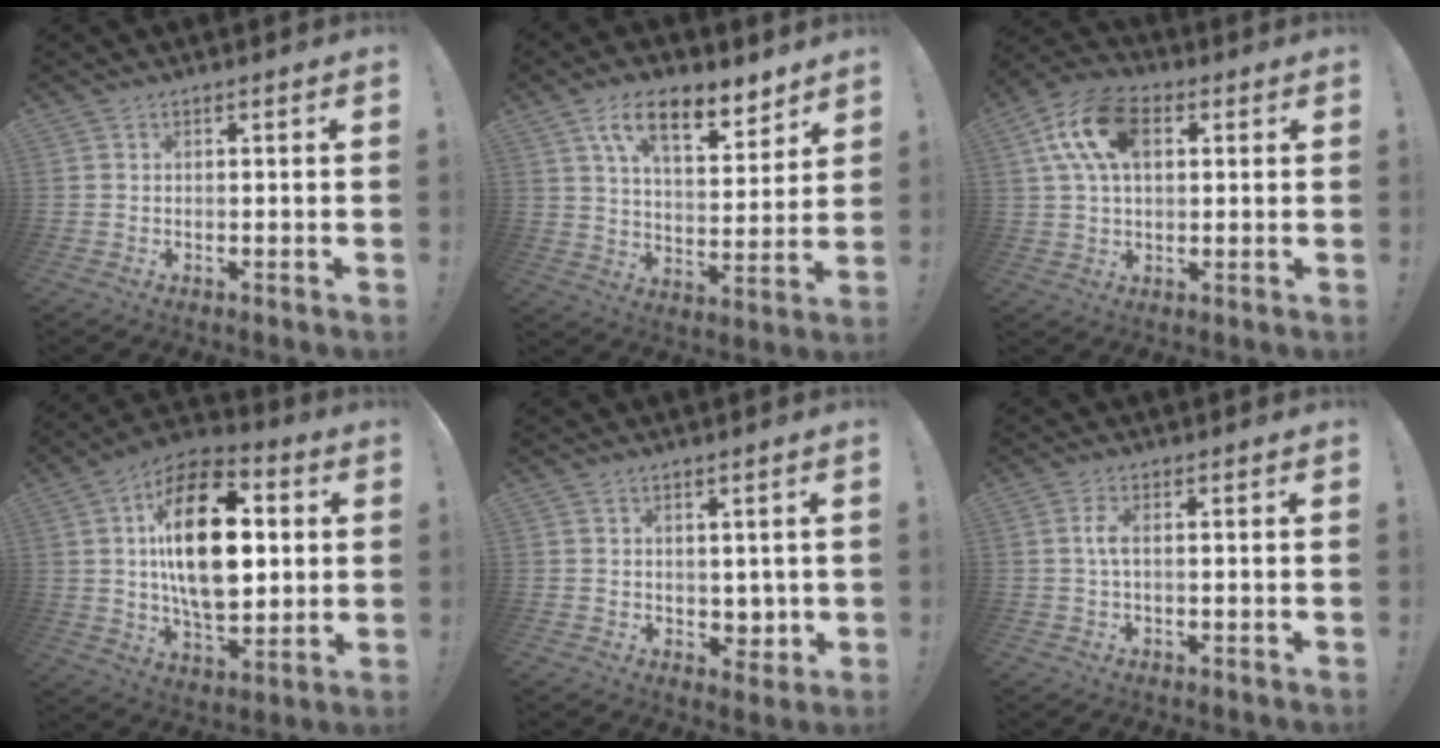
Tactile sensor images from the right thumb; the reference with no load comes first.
{"total": 13.8, "force": [8.7, 5.8, 9.0], "torque": [-0.143, -0.044, 0.153]}
{"total": 15.5, "force": [4.8, 9.4, 11.4], "torque": [-0.207, 0.006, 0.091]}
{"total": 25.3, "force": [4.0, 14.5, 20.3], "torque": [-0.341, 0.002, 0.068]}
{"total": 4.5, "force": [1.6, 3.9, 1.6], "torque": [0.000, -0.019, 0.032]}
{"total": 3.3, "force": [0.1, 1.1, 3.1], "torque": [-0.073, 0.005, 0.001]}